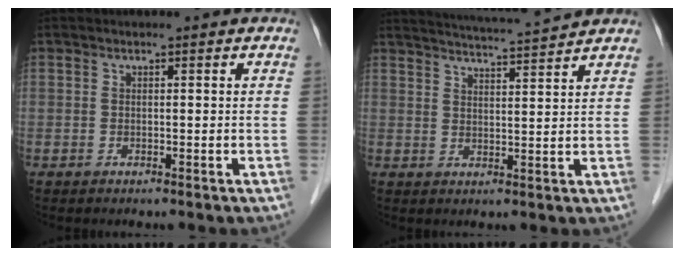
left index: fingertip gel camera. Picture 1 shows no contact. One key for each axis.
{"total": 9.5, "fx": 9.1, "fy": -1.3, "fz": 2.7, "tx": -0.053, "ty": 0.008, "tz": 0.133}